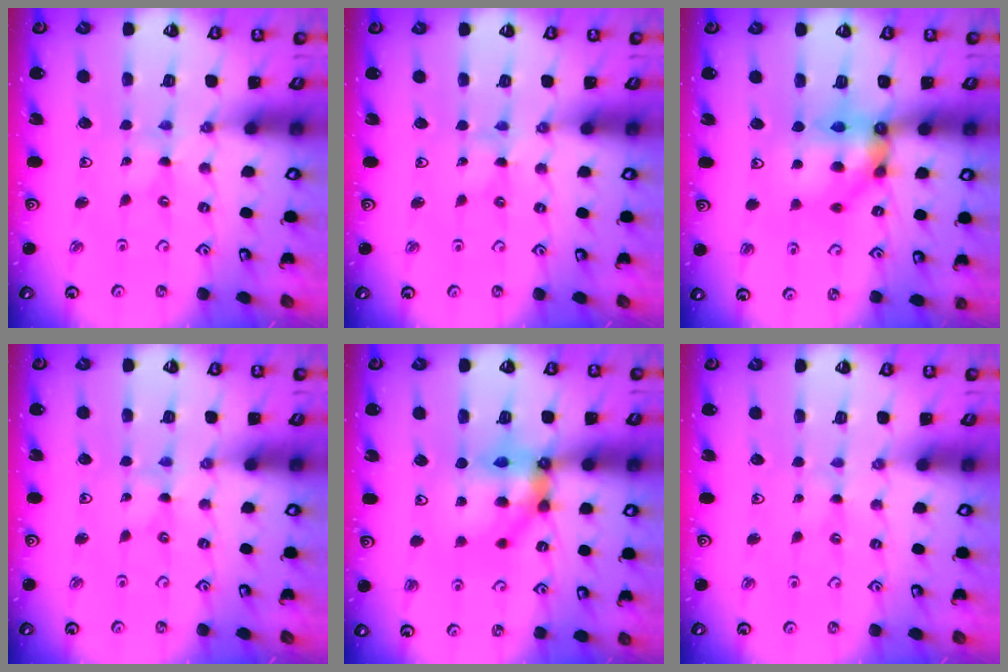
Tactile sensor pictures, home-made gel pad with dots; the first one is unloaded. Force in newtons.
{"total": 0.0}
{"total": 11.9, "press": 11.8, "slide": 1.1}
{"total": 0.0}
{"total": 12.0, "press": 11.7, "slide": 2.4}
{"total": 0.0}